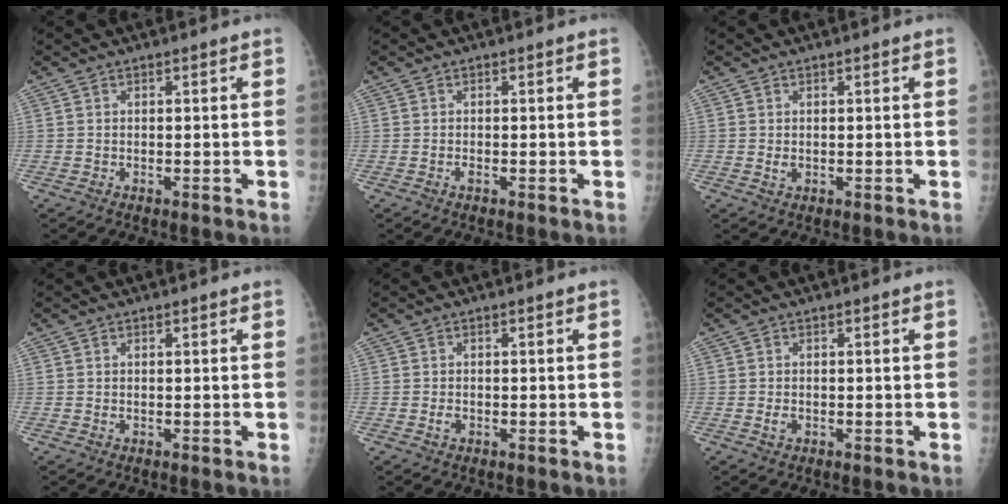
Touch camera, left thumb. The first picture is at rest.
{"total": 0.6, "force": [-0.1, 0.3, 0.5], "torque": [-0.007, -0.001, -0.002]}
{"total": 1.3, "force": [0.4, 0.8, 0.9], "torque": [-0.012, -0.004, 0.011]}
{"total": 0.6, "force": [0.3, 0.3, 0.4], "torque": [-0.005, -0.001, 0.006]}
{"total": 1.1, "force": [-0.2, 0.8, 0.7], "torque": [-0.011, -0.001, -0.003]}
{"total": 1.2, "force": [-0.1, 0.9, 0.8], "torque": [-0.012, -0.001, 0.000]}